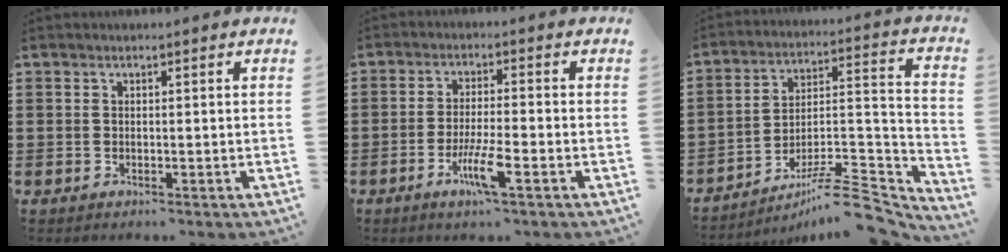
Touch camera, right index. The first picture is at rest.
{"total": 6.0, "force": [-3.0, 0.6, 5.2], "torque": [-0.103, -0.014, -0.054]}
{"total": 10.1, "force": [-8.2, 1.9, 5.6], "torque": [-0.076, 0.026, -0.155]}